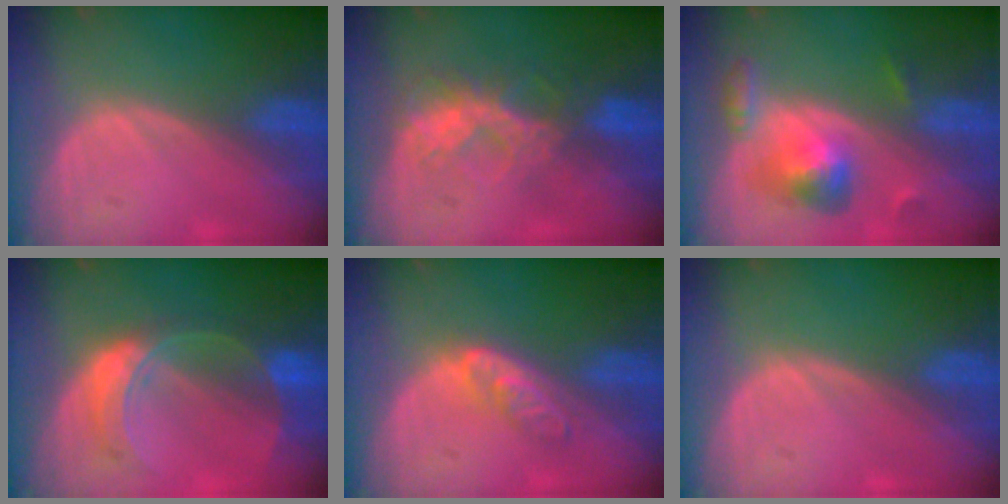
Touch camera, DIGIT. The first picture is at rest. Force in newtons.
{"total": 6.3, "press": 6.2, "slide": 1.2}
{"total": 6.4, "press": 5.9, "slide": 2.5}
{"total": 7.6, "press": 6.6, "slide": 3.7}
{"total": 4.7, "press": 3.9, "slide": 2.5}
{"total": 0.0}